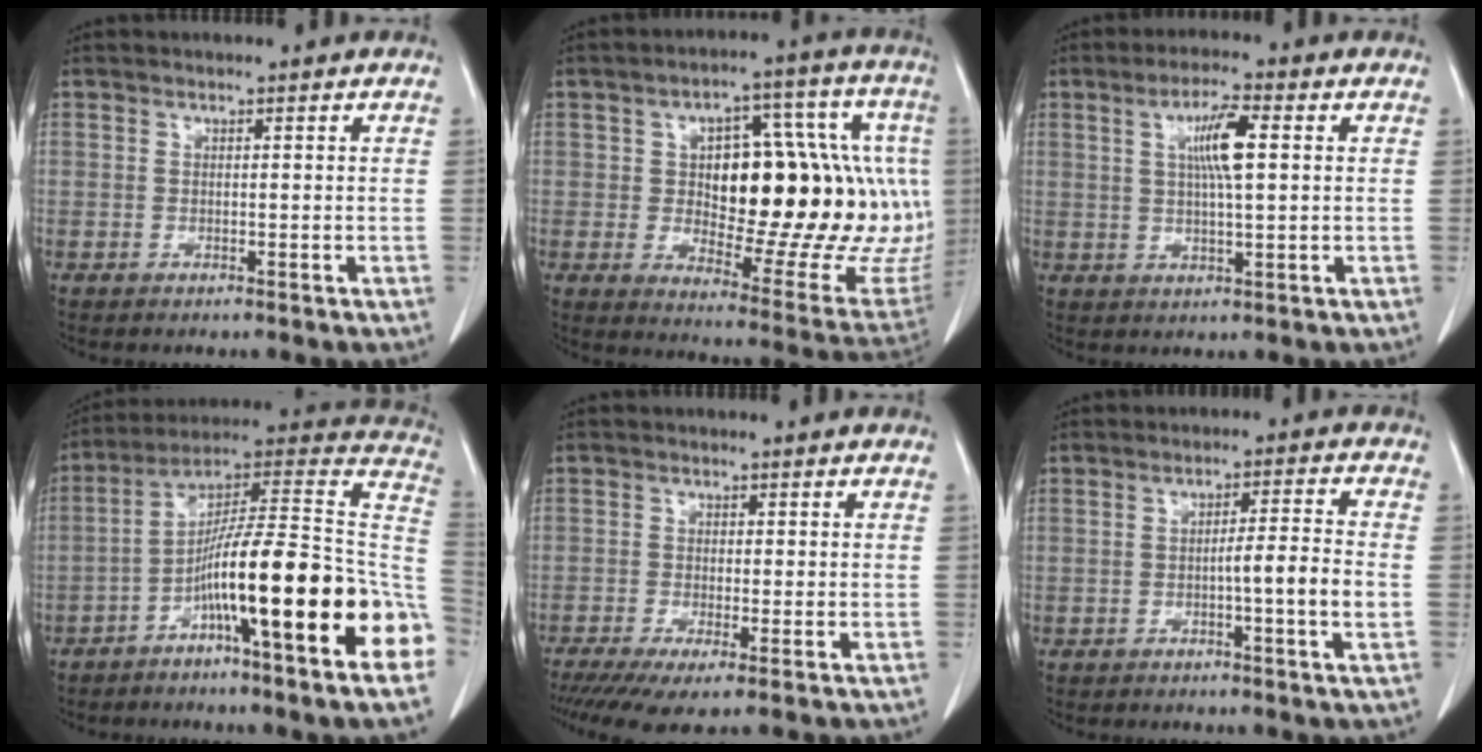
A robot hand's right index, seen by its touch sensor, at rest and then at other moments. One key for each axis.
{"total": 29.2, "fx": 2.4, "fy": 11.8, "fz": 26.5, "tx": -0.305, "ty": 0.052, "tz": 0.068}
{"total": 6.7, "fx": 1.6, "fy": 0.7, "fz": 6.4, "tx": -0.117, "ty": 0.005, "tz": 0.030}
{"total": 25.8, "fx": -8.7, "fy": 0.9, "fz": 24.2, "tx": -0.288, "ty": 0.014, "tz": -0.145}
{"total": 5.7, "fx": -3.3, "fy": 1.1, "fz": 4.6, "tx": -0.077, "ty": -0.015, "tz": -0.056}
{"total": 5.7, "fx": -1.2, "fy": -0.5, "fz": 5.5, "tx": -0.083, "ty": 0.004, "tz": -0.019}